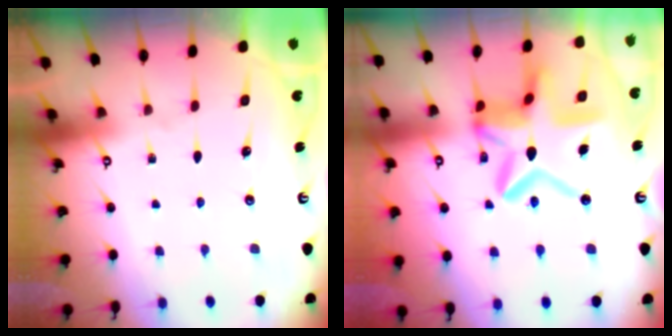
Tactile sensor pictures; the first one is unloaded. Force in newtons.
{"total": 17.3, "press": 17.2, "slide": 1.6}